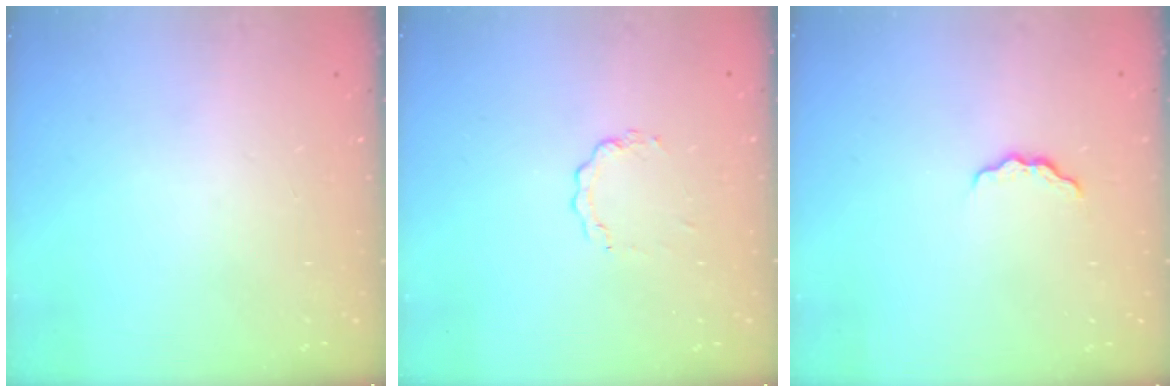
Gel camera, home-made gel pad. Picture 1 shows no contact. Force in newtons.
{"total": 3.3, "press": 3.3, "slide": 0.3}
{"total": 3.7, "press": 3.6, "slide": 0.5}